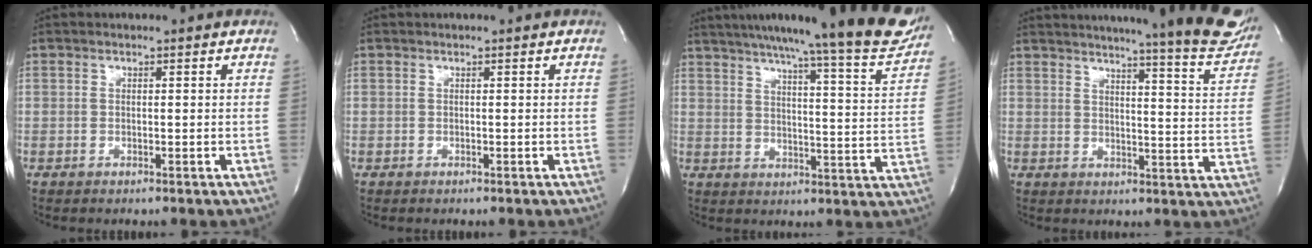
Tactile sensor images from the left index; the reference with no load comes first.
{"total": 0.0}
{"total": 23.2, "force": [20.0, 1.0, 11.6], "torque": [-0.168, -0.048, 0.248]}
{"total": 22.6, "force": [19.6, 1.7, 11.0], "torque": [-0.149, -0.062, 0.224]}